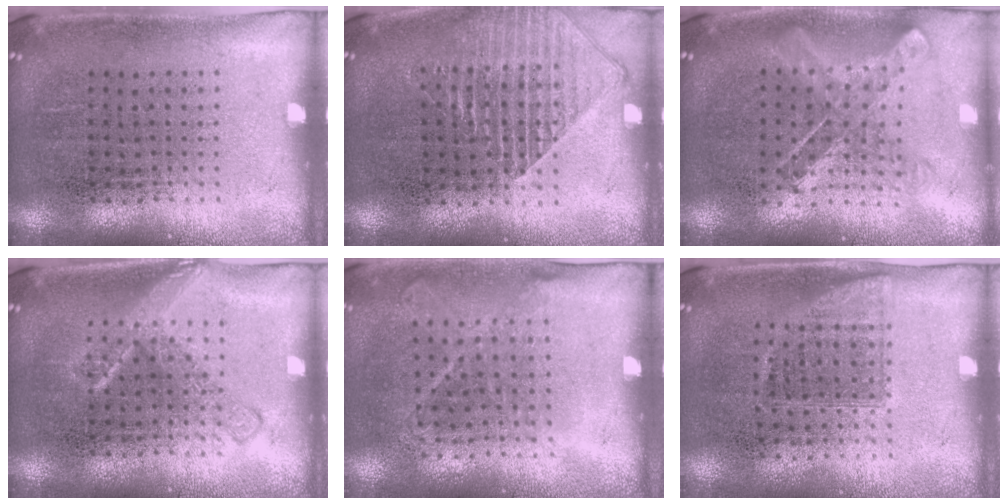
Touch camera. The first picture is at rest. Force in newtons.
{"total": 1.6, "press": 1.4, "slide": 0.8}
{"total": 0.9, "press": 0.9, "slide": 0.1}
{"total": 2.3, "press": 2.3, "slide": 0.4}
{"total": 1.2, "press": 1.0, "slide": 0.6}
{"total": 0.9, "press": 0.8, "slide": 0.5}